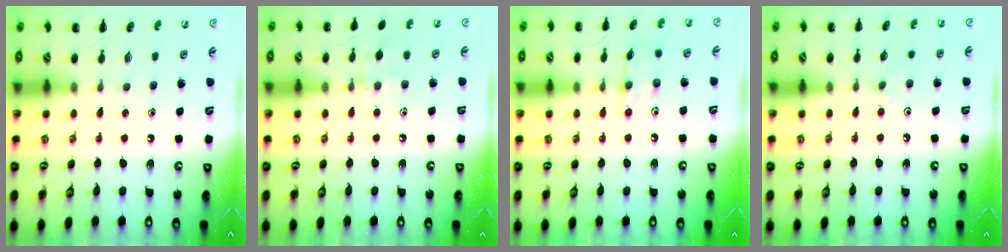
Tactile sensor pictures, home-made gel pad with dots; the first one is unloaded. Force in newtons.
{"total": 7.6, "press": 7.3, "slide": 2.2}
{"total": 6.9, "press": 6.8, "slide": 1.0}
{"total": 5.5, "press": 5.3, "slide": 1.6}